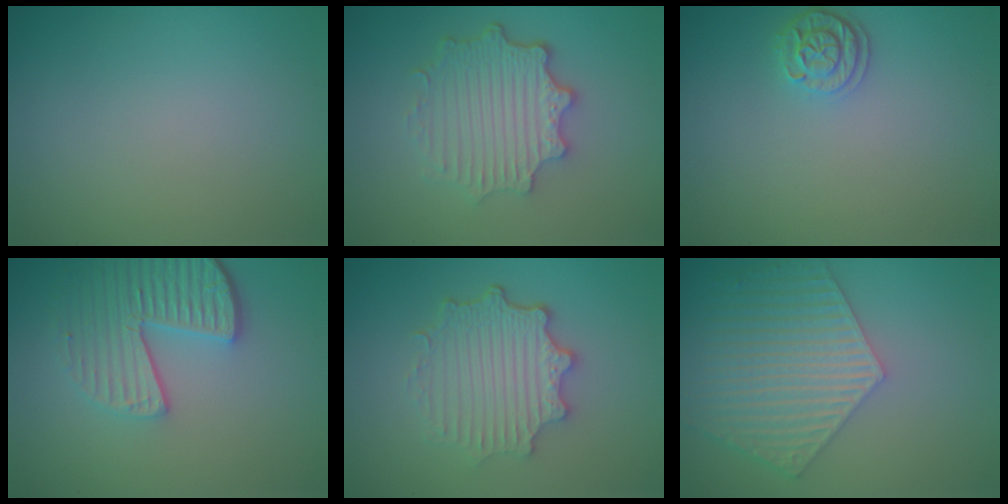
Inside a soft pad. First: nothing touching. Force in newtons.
{"total": 4.8, "press": 3.8, "slide": 3.0}
{"total": 2.1, "press": 1.8, "slide": 0.9}
{"total": 5.2, "press": 4.0, "slide": 3.4}
{"total": 4.9, "press": 3.8, "slide": 3.1}
{"total": 6.4, "press": 4.9, "slide": 4.2}